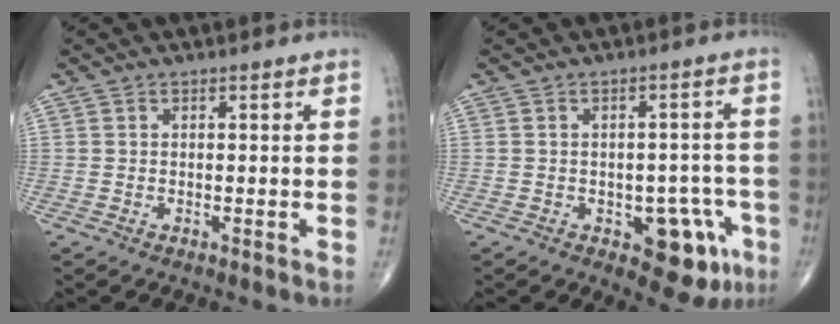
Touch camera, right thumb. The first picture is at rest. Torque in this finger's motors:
{"motor_torque": [0.79, 0.85, 0.40, -0.59, 0.02]}